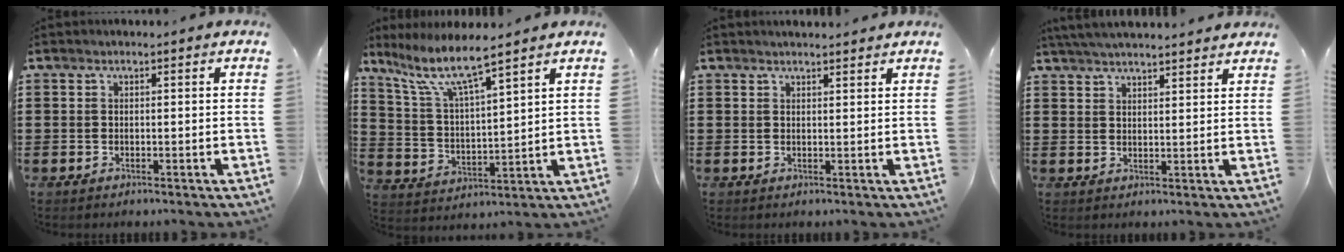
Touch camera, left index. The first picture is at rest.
{"total": 7.4, "force": [5.9, 0.8, 4.4], "torque": [-0.112, -0.030, 0.098]}
{"total": 1.3, "force": [1.3, 0.1, 0.1], "torque": [-0.005, 0.002, 0.025]}
{"total": 3.8, "force": [3.7, -0.1, 0.8], "torque": [-0.027, -0.009, 0.068]}